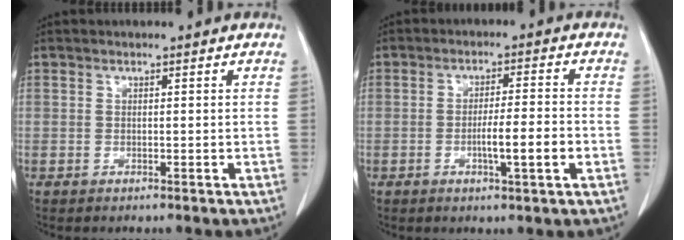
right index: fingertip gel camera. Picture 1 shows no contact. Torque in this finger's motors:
{"motor_torque": [0.72, -0.18, 0.47, 0.08]}